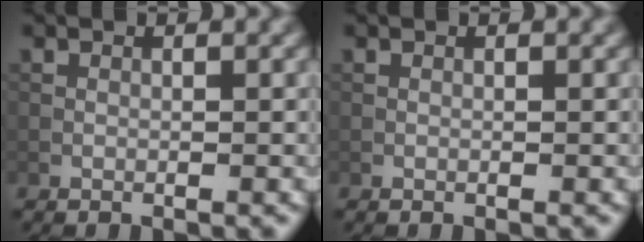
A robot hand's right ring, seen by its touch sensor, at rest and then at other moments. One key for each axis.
{"total": 0.0}